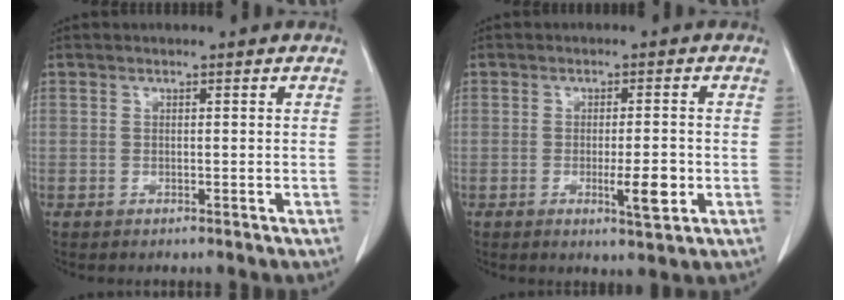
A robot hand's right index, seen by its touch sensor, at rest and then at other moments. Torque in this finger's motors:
{"motor_torque": [0.28, -0.21, 0.07, 0.06]}